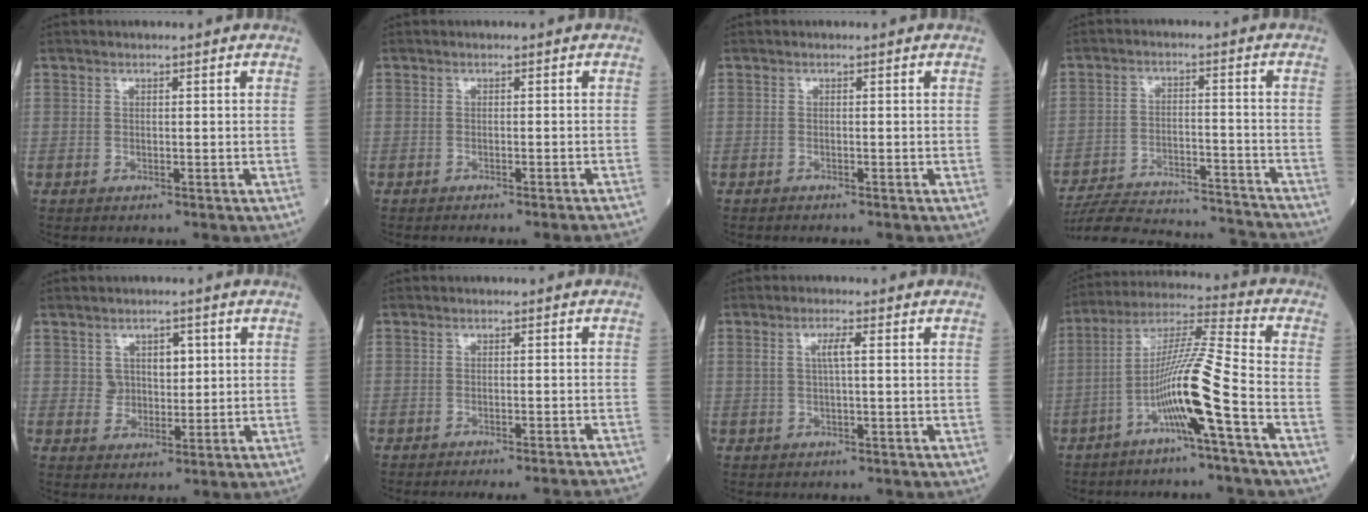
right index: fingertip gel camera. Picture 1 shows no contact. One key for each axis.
{"total": 5.4, "fx": -4.9, "fy": -1.2, "fz": 1.9, "tx": -0.008, "ty": -0.016, "tz": -0.058}
{"total": 0.7, "fx": -0.7, "fy": -0.1, "fz": 0.3, "tx": -0.007, "ty": -0.002, "tz": -0.010}
{"total": 20.9, "fx": -20.1, "fy": 2.4, "fz": 5.4, "tx": -0.106, "ty": -0.010, "tz": -0.283}
{"total": 4.1, "fx": 1.3, "fy": 3.1, "fz": 2.4, "tx": -0.030, "ty": 0.005, "tz": 0.024}
{"total": 12.6, "fx": -12.1, "fy": -1.1, "fz": 3.6, "tx": -0.024, "ty": -0.019, "tz": -0.137}
{"total": 2.3, "fx": 0.4, "fy": 0.2, "fz": 2.3, "tx": -0.047, "ty": 0.004, "tz": 0.008}
{"total": 11.5, "fx": -4.7, "fy": -1.4, "fz": 10.4, "tx": -0.199, "ty": 0.009, "tz": -0.093}